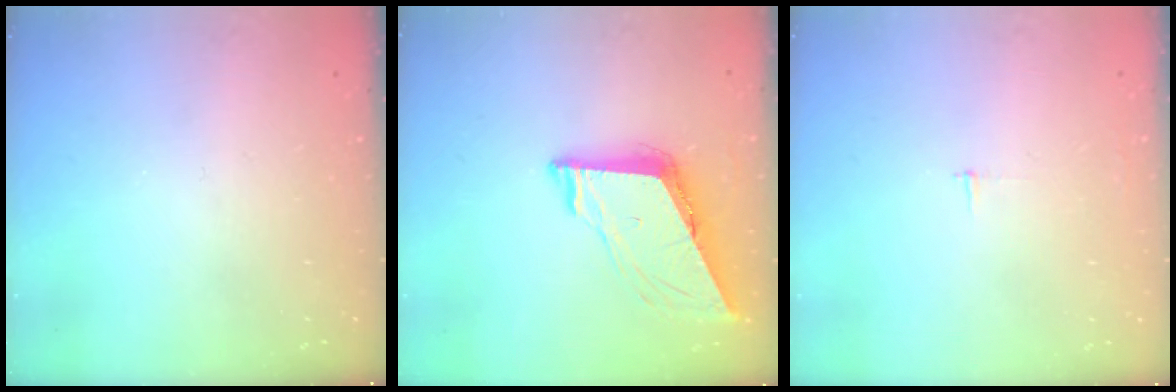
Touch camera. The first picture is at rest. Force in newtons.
{"total": 8.4, "press": 8.4, "slide": 0.9}
{"total": 2.3, "press": 2.3, "slide": 0.2}